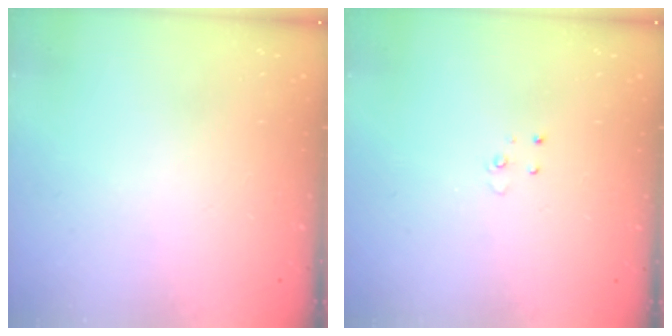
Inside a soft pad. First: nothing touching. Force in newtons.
{"total": 3.0, "press": 2.9, "slide": 0.3}